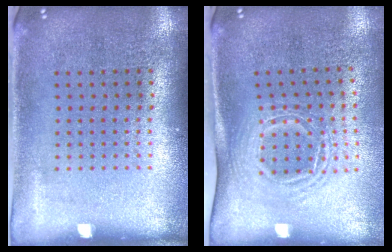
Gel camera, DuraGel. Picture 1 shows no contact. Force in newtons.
{"total": 1.7, "press": 1.2, "slide": 1.2}